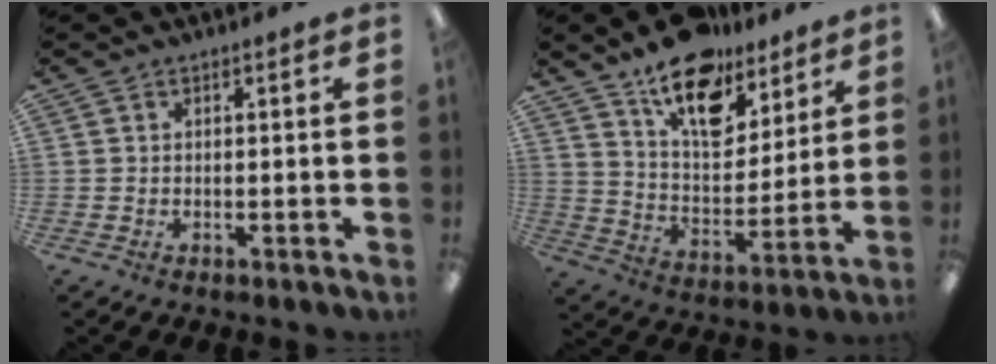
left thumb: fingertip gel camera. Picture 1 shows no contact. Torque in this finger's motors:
{"motor_torque": [0.27, 0.23, 1.10, -1.67, 0.32]}